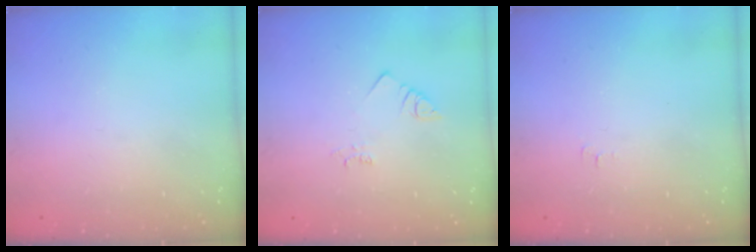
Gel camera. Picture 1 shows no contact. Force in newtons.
{"total": 2.5, "press": 2.5, "slide": 0.5}
{"total": 4.3, "press": 4.2, "slide": 0.6}